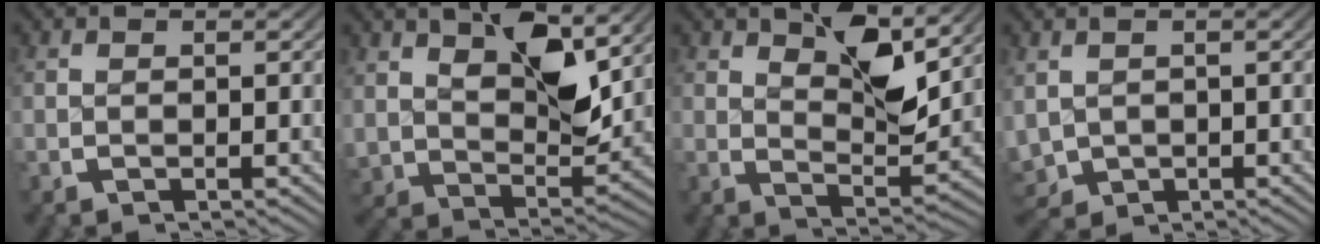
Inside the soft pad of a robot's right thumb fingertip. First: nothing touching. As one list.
[{"total": 6.9, "force": [2.9, 3.3, 5.3], "torque": [-0.102, -0.017, 0.060]}, {"total": 5.7, "force": [2.3, 2.1, 4.8], "torque": [-0.092, -0.018, 0.044]}, {"total": 5.0, "force": [-0.8, 4.4, 2.3], "torque": [-0.074, -0.031, 0.006]}]